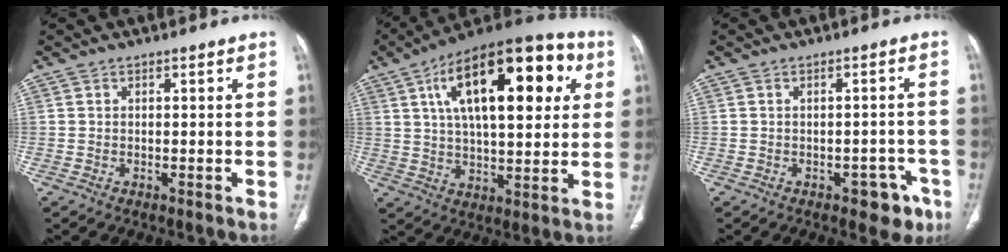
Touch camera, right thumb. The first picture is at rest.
{"total": 25.5, "force": [8.2, 11.2, 21.4], "torque": [-0.310, 0.009, 0.121]}
{"total": 5.4, "force": [-3.0, 3.1, 3.2], "torque": [-0.014, 0.021, -0.033]}